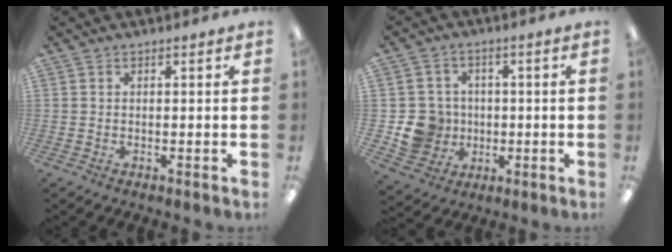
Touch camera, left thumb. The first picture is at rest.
{"total": 9.3, "force": [-1.4, 9.0, 2.1], "torque": [-0.059, 0.015, -0.012]}